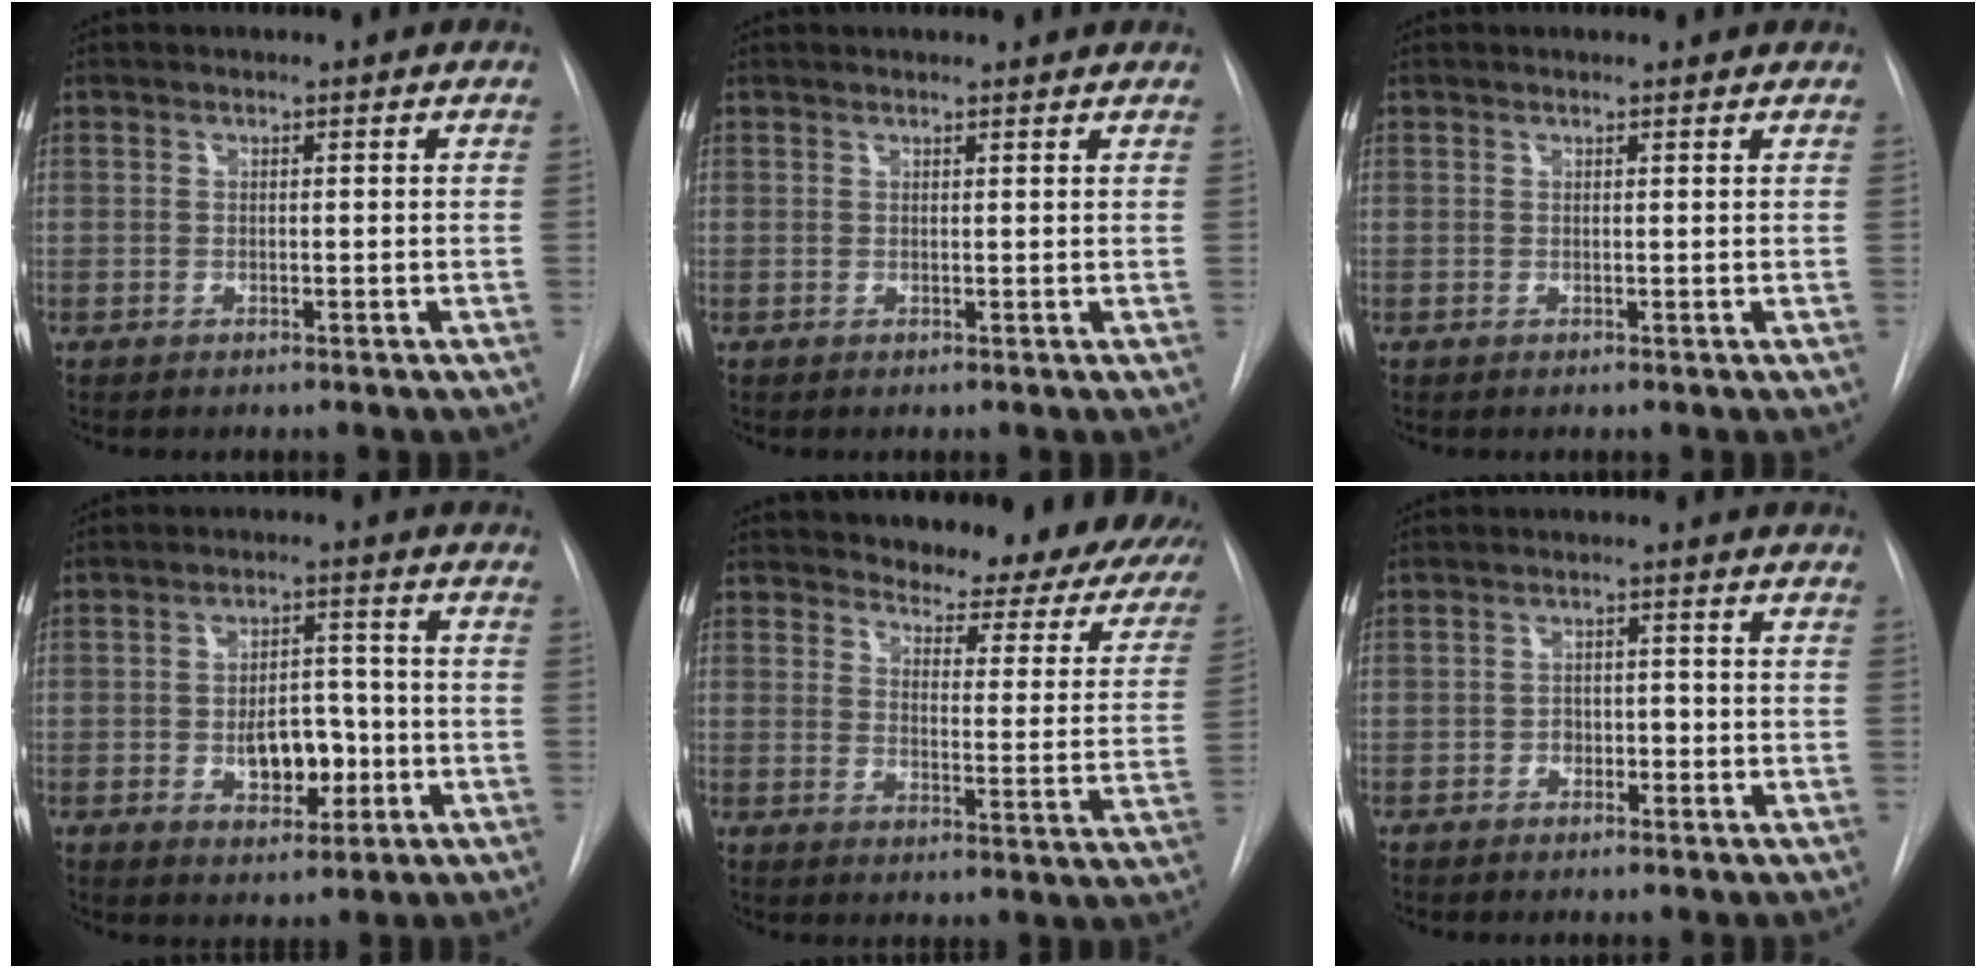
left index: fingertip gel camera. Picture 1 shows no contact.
{"total": 5.4, "force": [5.1, 1.0, 1.6], "torque": [-0.021, 0.026, 0.054]}
{"total": 2.4, "force": [2.2, 0.5, 0.6], "torque": [-0.013, 0.017, 0.020]}
{"total": 7.0, "force": [-1.8, 4.1, 5.4], "torque": [-0.080, 0.011, -0.021]}
{"total": 21.5, "force": [19.4, 6.0, 7.0], "torque": [-0.077, -0.070, 0.213]}
{"total": 2.1, "force": [-0.9, 1.5, 1.2], "torque": [-0.009, 0.008, -0.015]}